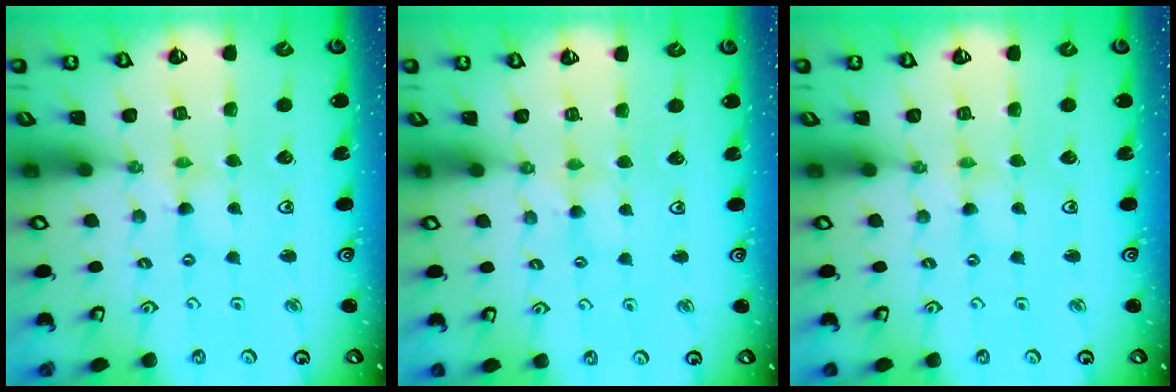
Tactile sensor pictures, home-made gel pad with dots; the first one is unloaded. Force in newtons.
{"total": 4.5, "press": 4.4, "slide": 0.6}
{"total": 0.0}